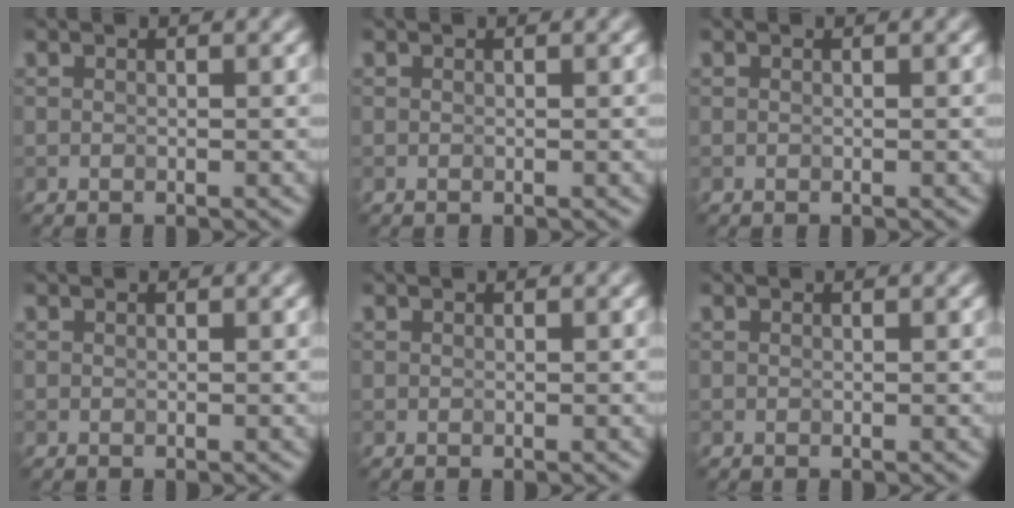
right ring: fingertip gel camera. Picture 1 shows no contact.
{"total": 0.0}
{"total": 0.0}
{"total": 0.0}
{"total": 0.0}
{"total": 0.0}